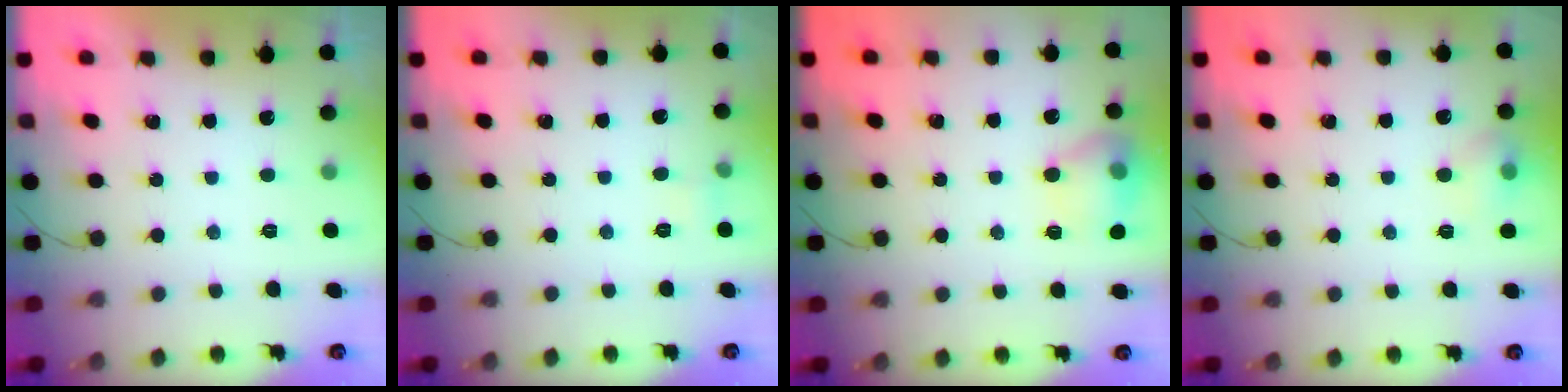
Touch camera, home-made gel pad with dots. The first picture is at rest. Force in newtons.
{"total": 3.0, "press": 2.8, "slide": 1.0}
{"total": 12.8, "press": 12.8, "slide": 1.0}
{"total": 6.2, "press": 6.1, "slide": 1.3}